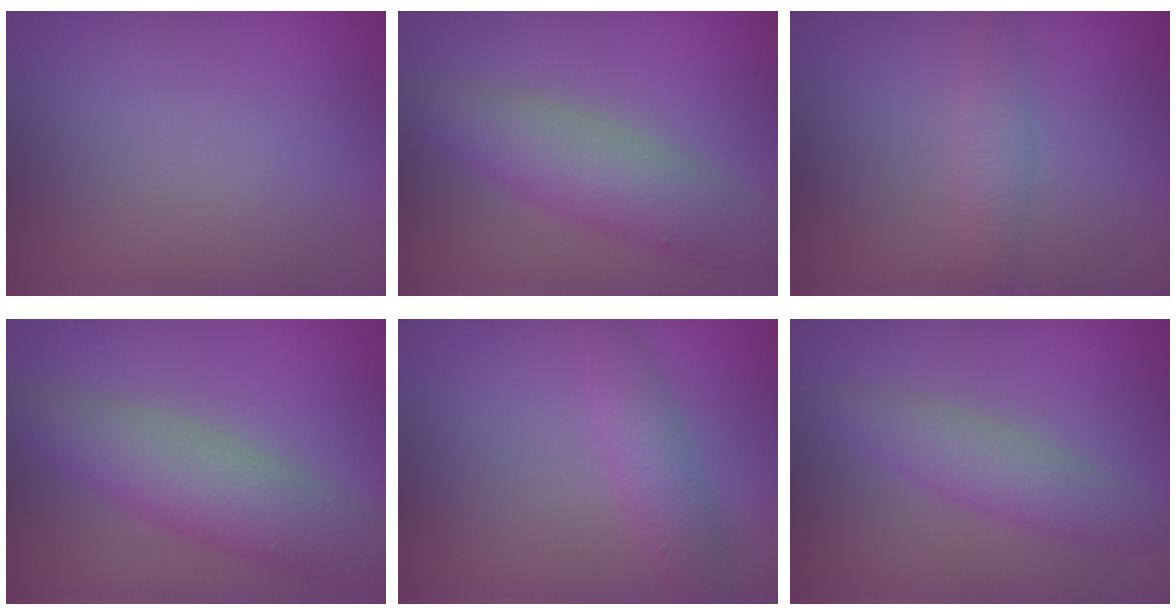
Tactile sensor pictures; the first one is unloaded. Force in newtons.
{"total": 4.6, "press": 4.6, "slide": 0.0}
{"total": 1.8, "press": 1.8, "slide": 0.1}
{"total": 5.0, "press": 5.0, "slide": 0.1}
{"total": 2.3, "press": 2.3, "slide": 0.1}
{"total": 2.6, "press": 2.6, "slide": 0.1}